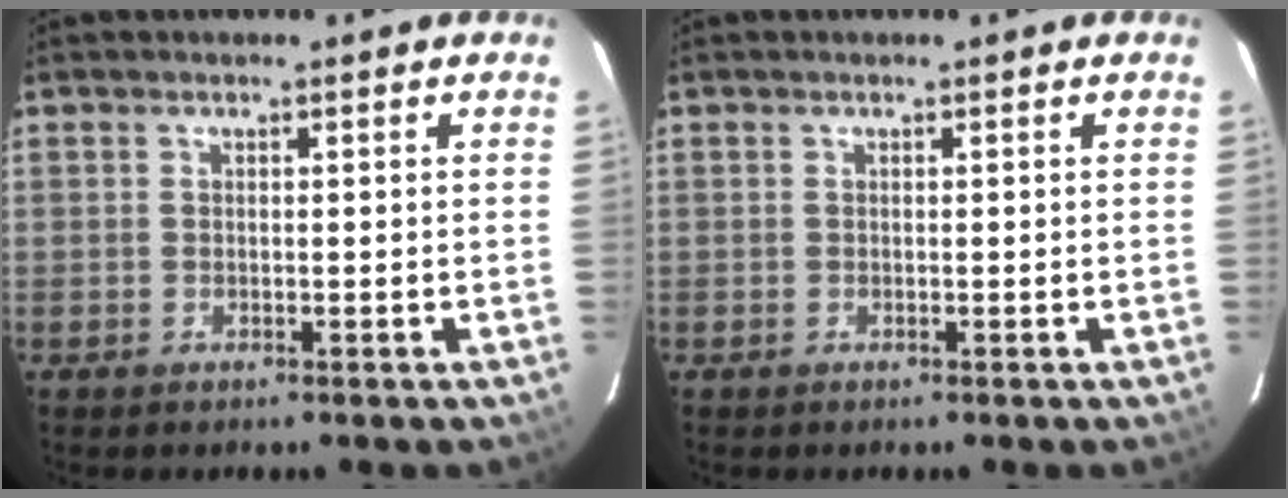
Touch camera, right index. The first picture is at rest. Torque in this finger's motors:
{"motor_torque": [0.01, -0.01, 0.00, 0.00]}